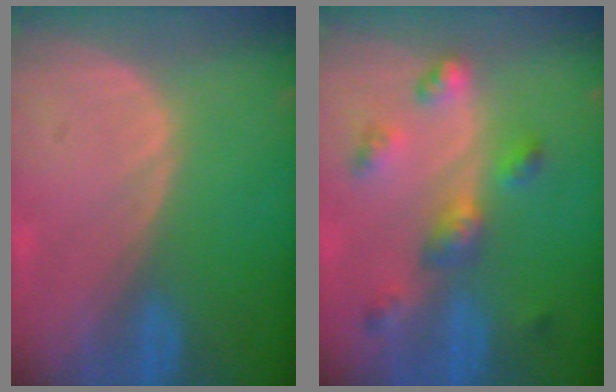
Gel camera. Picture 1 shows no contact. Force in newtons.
{"total": 6.4, "press": 5.7, "slide": 2.8}